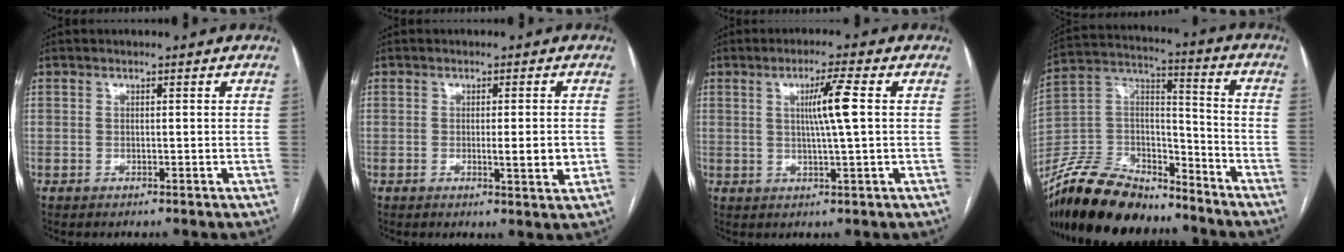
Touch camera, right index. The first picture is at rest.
{"total": 3.9, "force": [-0.6, 0.3, 3.9], "torque": [-0.056, -0.007, -0.006]}
{"total": 5.6, "force": [1.1, -0.8, 5.4], "torque": [-0.096, -0.001, 0.020]}
{"total": 19.9, "force": [-17.1, 6.4, 7.9], "torque": [-0.165, 0.021, -0.313]}